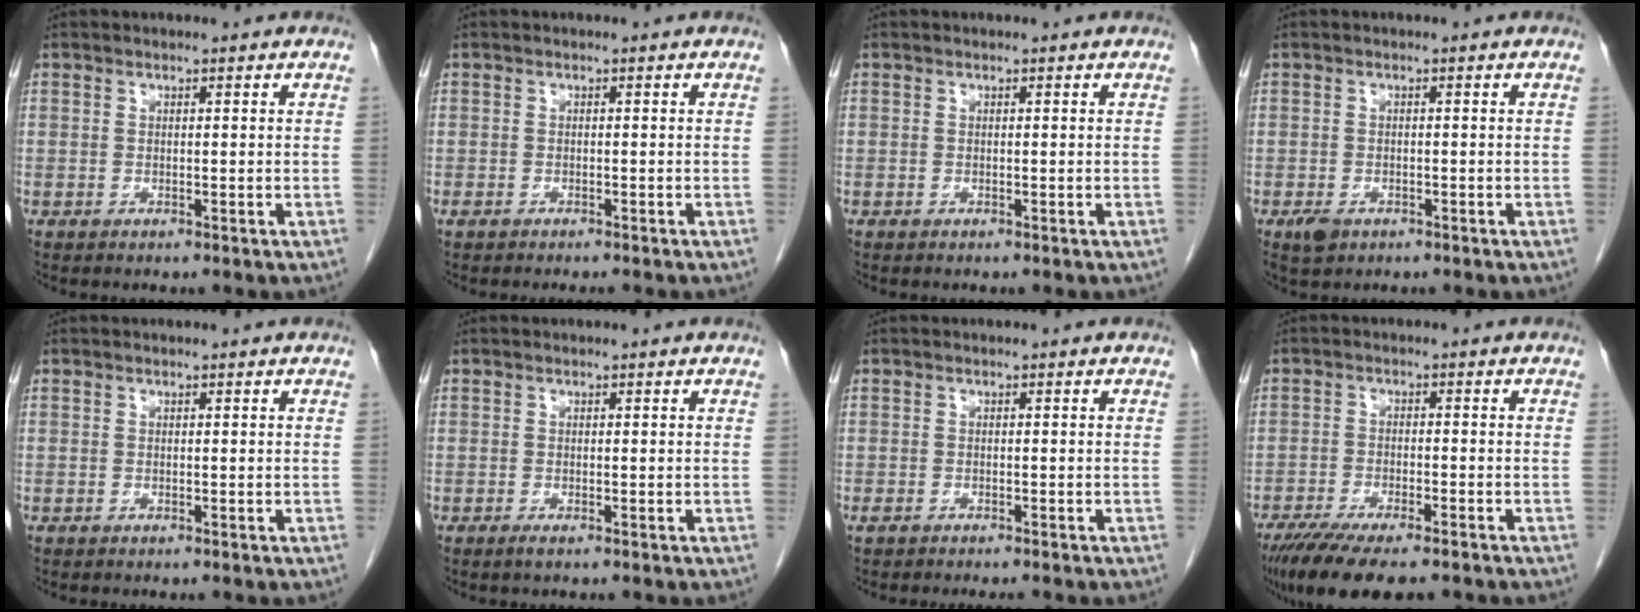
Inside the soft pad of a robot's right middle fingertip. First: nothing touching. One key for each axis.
{"total": 2.9, "fx": -2.4, "fy": 0.8, "fz": 1.4, "tx": -0.019, "ty": -0.006, "tz": -0.029}
{"total": 0.0}
{"total": 2.3, "fx": -1.3, "fy": 1.4, "fz": 1.3, "tx": -0.025, "ty": -0.001, "tz": -0.014}
{"total": 0.0}
{"total": 0.6, "fx": -0.4, "fy": 0.0, "fz": 0.5, "tx": -0.010, "ty": -0.001, "tz": -0.005}
{"total": 3.7, "fx": -3.1, "fy": 0.8, "fz": 1.9, "tx": -0.023, "ty": -0.005, "tz": -0.040}
{"total": 11.8, "fx": -9.1, "fy": 2.7, "fz": 7.1, "tx": -0.115, "ty": -0.021, "tz": -0.143}